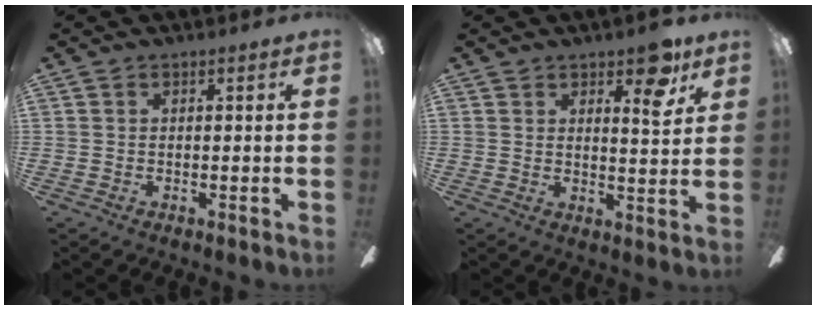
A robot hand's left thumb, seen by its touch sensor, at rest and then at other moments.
{"total": 7.7, "force": [4.9, 3.1, 5.0], "torque": [-0.056, -0.022, 0.077]}